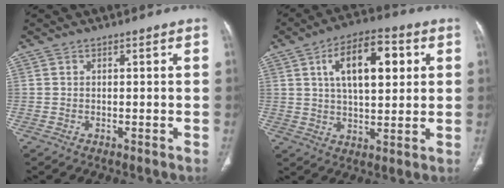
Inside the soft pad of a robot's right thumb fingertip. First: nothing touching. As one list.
[{"total": 13.9, "force": [4.1, 6.7, 11.5], "torque": [-0.164, 0.001, 0.066]}]